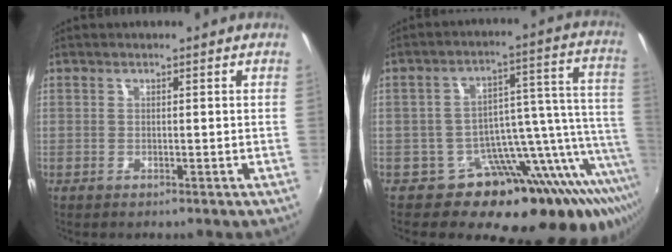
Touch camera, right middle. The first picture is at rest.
{"total": 22.6, "force": [-14.4, 10.1, 14.2], "torque": [-0.161, 0.004, -0.208]}